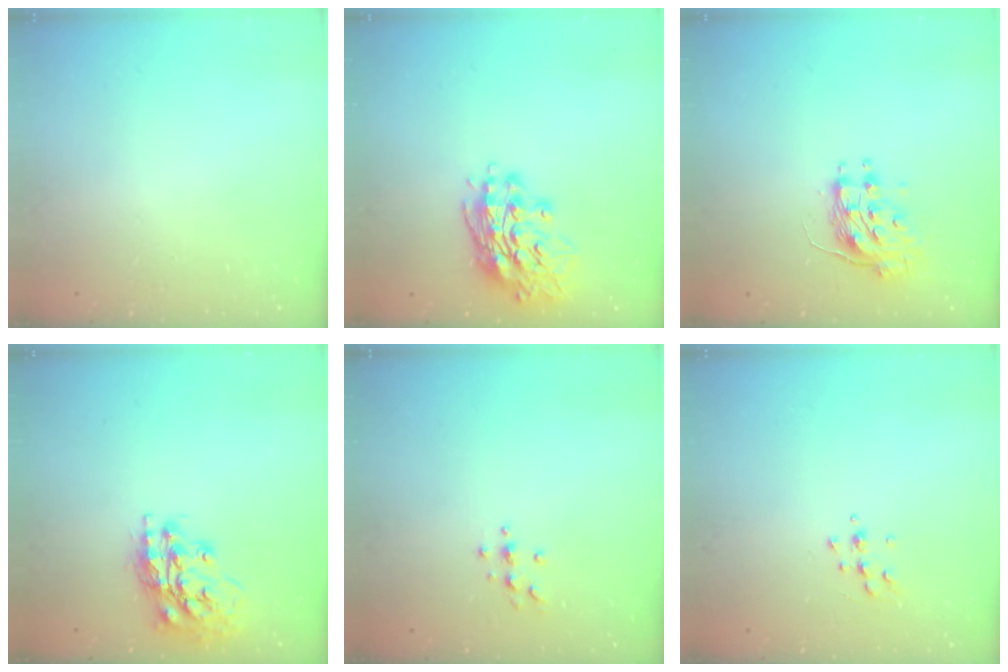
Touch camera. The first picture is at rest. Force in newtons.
{"total": 15.4, "press": 15.2, "slide": 2.6}
{"total": 8.8, "press": 8.8, "slide": 0.0}
{"total": 16.3, "press": 16.2, "slide": 1.1}
{"total": 3.3, "press": 3.3, "slide": 0.4}
{"total": 6.3, "press": 6.2, "slide": 1.0}